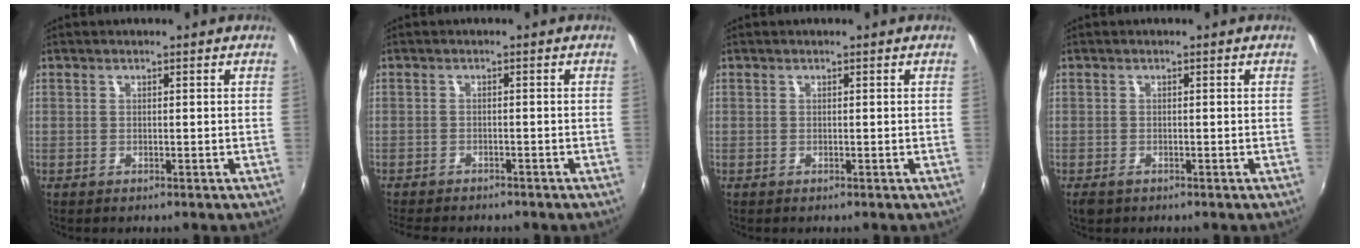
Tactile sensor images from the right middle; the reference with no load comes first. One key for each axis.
{"total": 7.2, "fx": -6.2, "fy": 2.0, "fz": 2.9, "tx": -0.072, "ty": -0.018, "tz": -0.094}
{"total": 0.0}
{"total": 2.3, "fx": -1.5, "fy": 1.3, "fz": 1.2, "tx": -0.024, "ty": -0.009, "tz": -0.026}